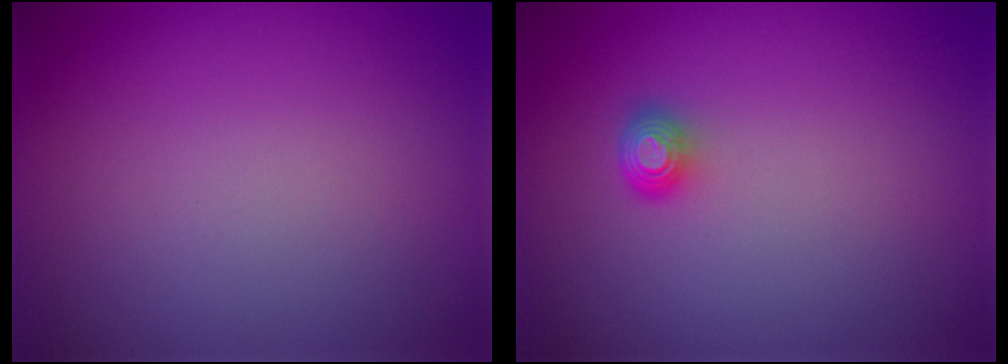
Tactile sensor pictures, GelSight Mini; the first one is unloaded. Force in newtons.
{"total": 1.7, "press": 1.2, "slide": 1.1}